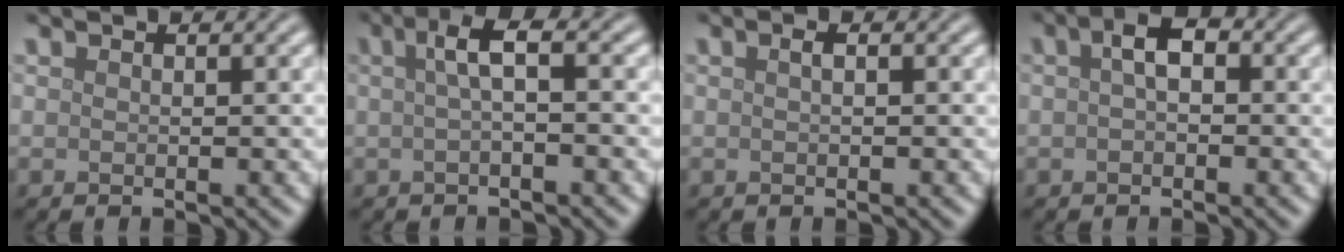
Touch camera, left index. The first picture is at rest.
{"total": 2.9, "force": [0.4, 0.6, 2.8], "torque": [-0.049, 0.011, 0.002]}
{"total": 0.8, "force": [0.2, 0.2, 0.7], "torque": [-0.015, 0.005, 0.004]}
{"total": 2.4, "force": [0.3, 1.2, 2.1], "torque": [-0.036, 0.008, -0.002]}